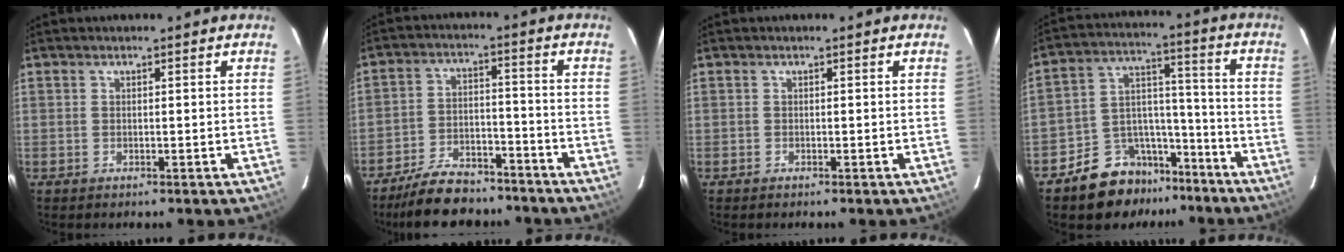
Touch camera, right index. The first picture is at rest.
{"total": 13.9, "force": [-11.4, 5.6, 5.5], "torque": [-0.124, 0.014, -0.172]}
{"total": 0.0}
{"total": 12.1, "force": [-9.0, 7.5, 3.3], "torque": [-0.065, 0.063, -0.130]}